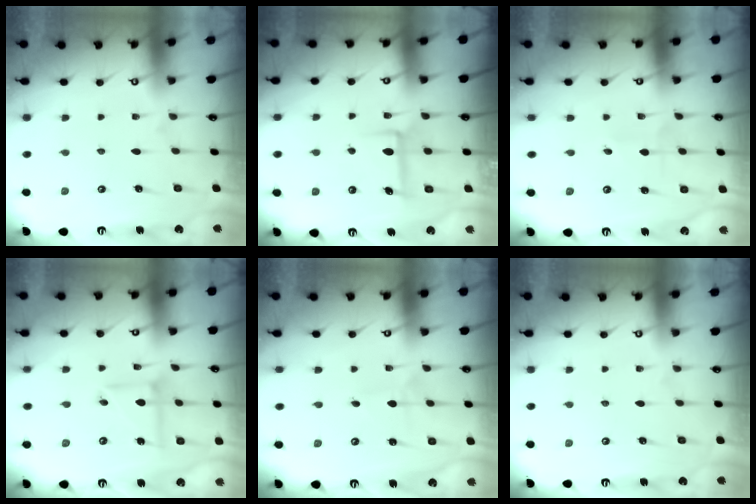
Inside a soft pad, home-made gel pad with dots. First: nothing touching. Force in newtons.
{"total": 5.8, "press": 5.8, "slide": 0.0}
{"total": 1.3, "press": 1.3, "slide": 0.1}
{"total": 7.6, "press": 7.6, "slide": 0.5}
{"total": 1.3, "press": 1.3, "slide": 0.1}
{"total": 0.0}